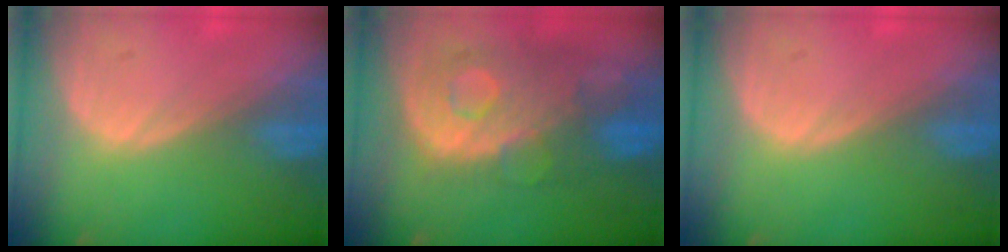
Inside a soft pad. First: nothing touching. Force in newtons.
{"total": 11.1, "press": 9.7, "slide": 5.5}
{"total": 0.0}